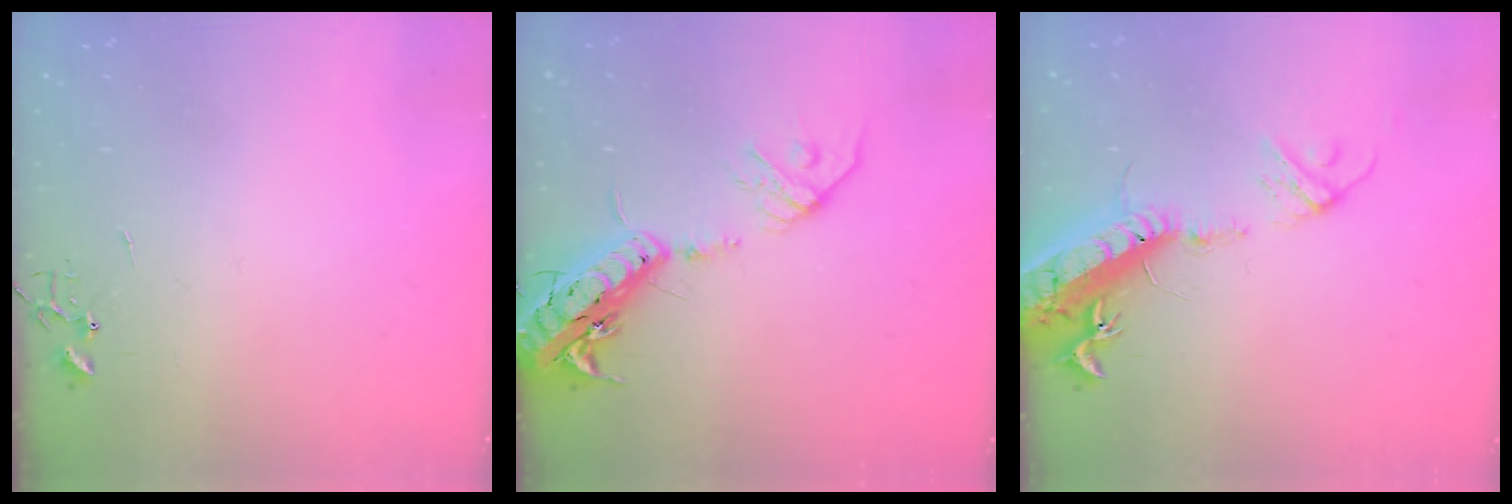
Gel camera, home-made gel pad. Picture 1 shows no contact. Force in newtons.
{"total": 18.7, "press": 18.3, "slide": 3.9}
{"total": 20.7, "press": 20.1, "slide": 4.8}